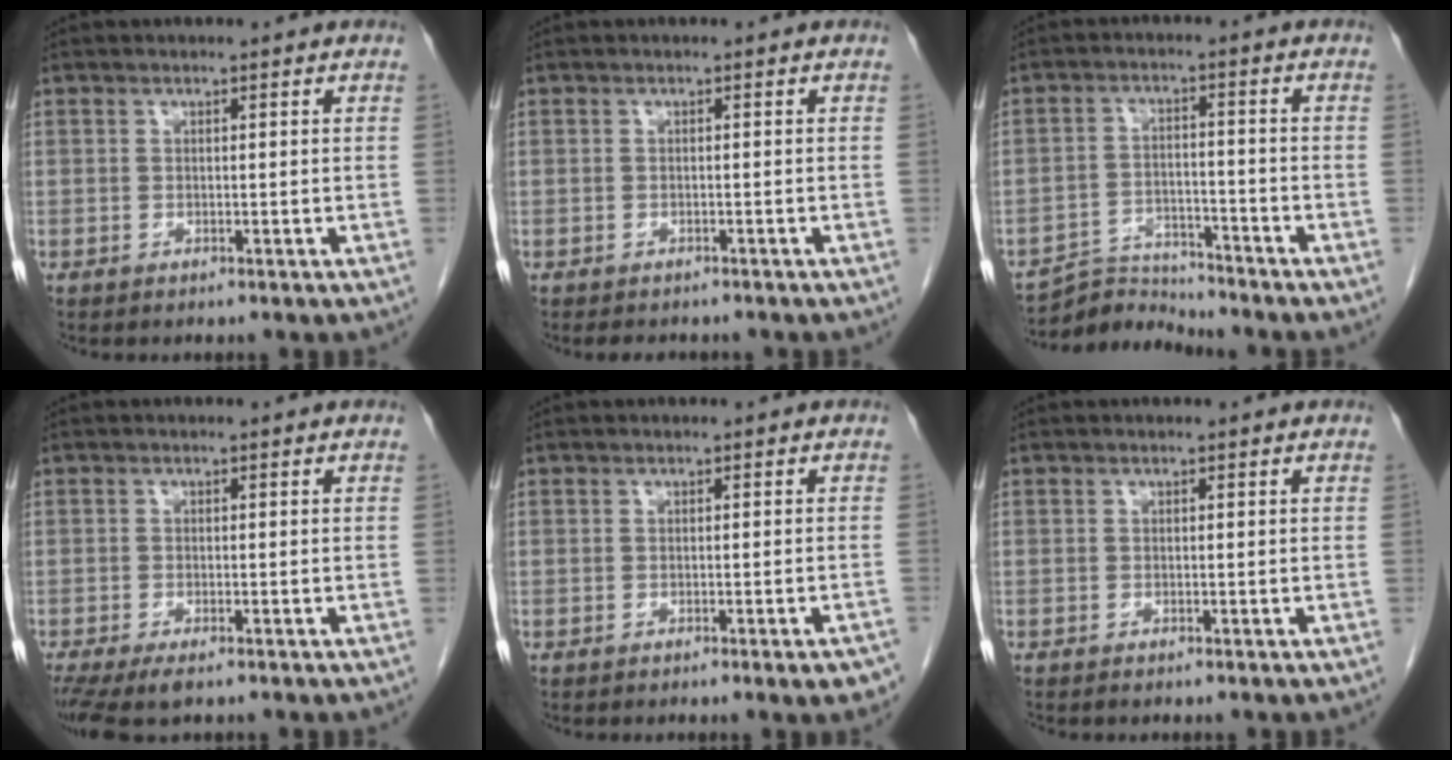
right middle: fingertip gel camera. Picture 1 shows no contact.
{"total": 3.5, "force": [-3.0, 1.4, 1.1], "torque": [-0.015, -0.003, -0.035]}
{"total": 5.9, "force": [-5.8, 0.1, -1.3], "torque": [0.018, 0.004, -0.101]}
{"total": 5.4, "force": [-3.9, 1.4, 3.4], "torque": [-0.059, -0.015, -0.065]}
{"total": 2.5, "force": [-1.6, 0.3, 1.9], "torque": [-0.011, -0.004, -0.018]}
{"total": 0.0}